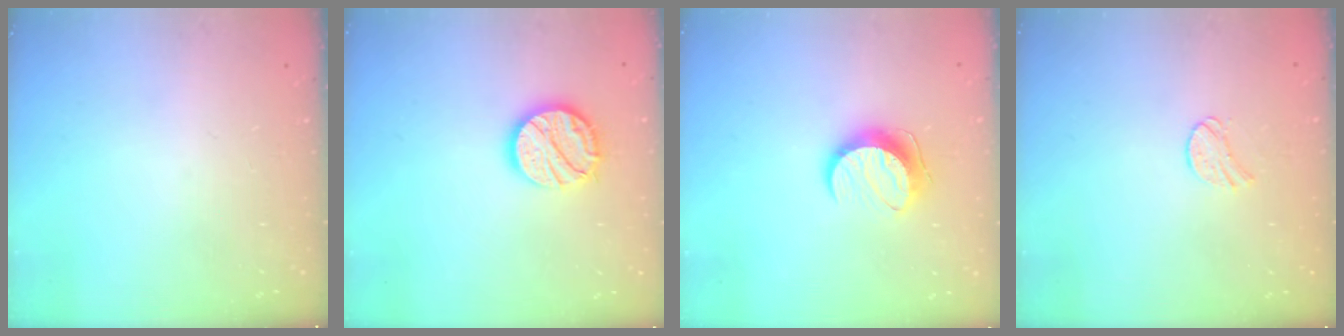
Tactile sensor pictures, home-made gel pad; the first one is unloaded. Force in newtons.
{"total": 13.4, "press": 13.4, "slide": 0.9}
{"total": 10.1, "press": 10.1, "slide": 0.4}
{"total": 6.6, "press": 6.6, "slide": 0.6}